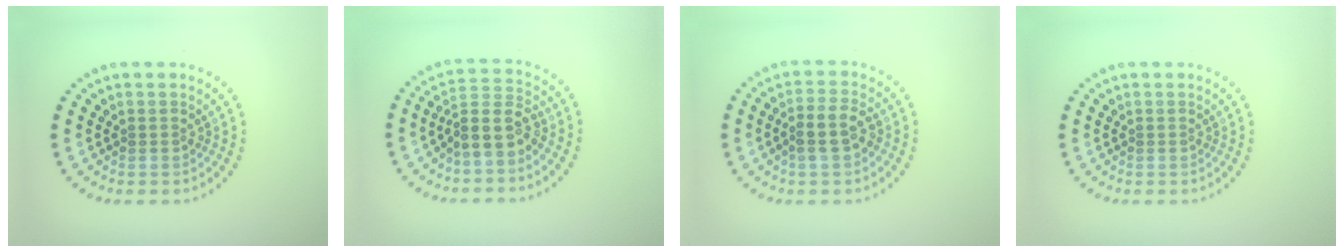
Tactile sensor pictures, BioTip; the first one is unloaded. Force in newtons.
{"total": 3.6, "press": 3.1, "slide": 1.9}
{"total": 2.9, "press": 2.7, "slide": 0.9}
{"total": 0.0}